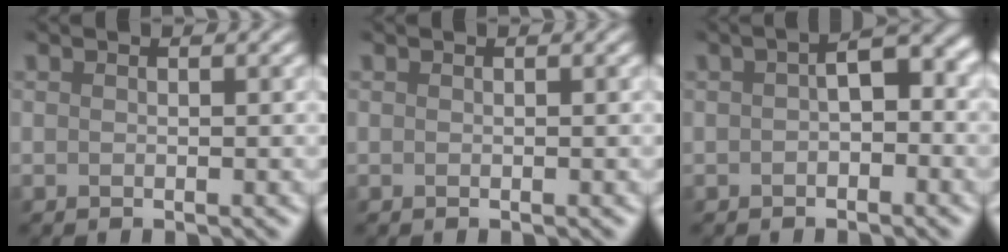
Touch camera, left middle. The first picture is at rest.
{"total": 0.0}
{"total": 2.7, "force": [-0.7, 1.2, 2.3], "torque": [-0.032, 0.013, -0.018]}